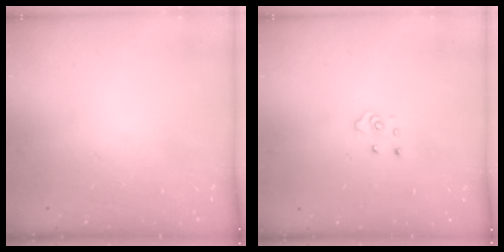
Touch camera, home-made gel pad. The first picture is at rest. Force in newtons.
{"total": 4.1, "press": 4.0, "slide": 0.5}